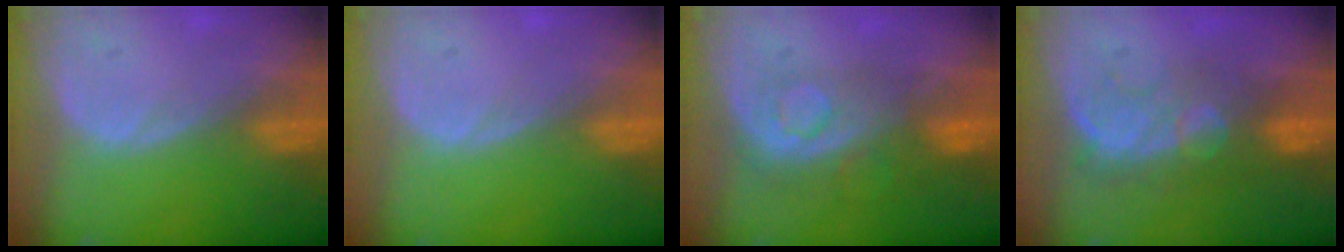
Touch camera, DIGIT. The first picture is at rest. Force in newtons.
{"total": 0.0}
{"total": 7.9, "press": 7.4, "slide": 2.7}
{"total": 8.0, "press": 7.8, "slide": 1.9}